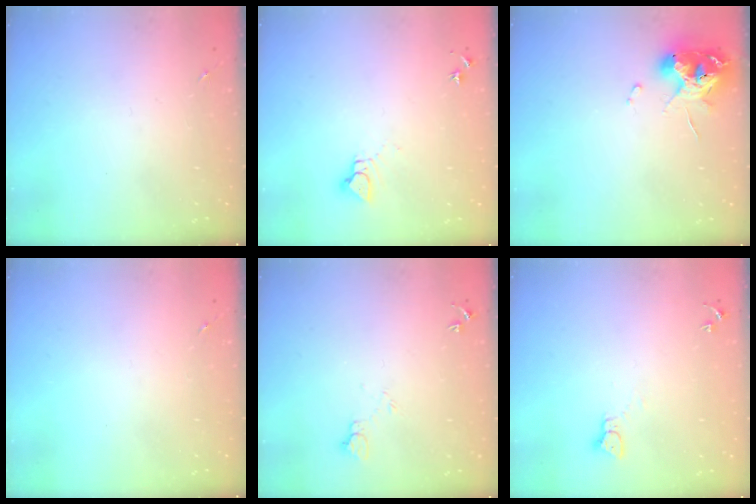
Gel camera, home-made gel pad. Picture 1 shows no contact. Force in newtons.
{"total": 4.4, "press": 4.3, "slide": 0.4}
{"total": 10.3, "press": 10.3, "slide": 1.3}
{"total": 0.0}
{"total": 4.2, "press": 4.1, "slide": 0.5}
{"total": 2.3, "press": 2.3, "slide": 0.3}